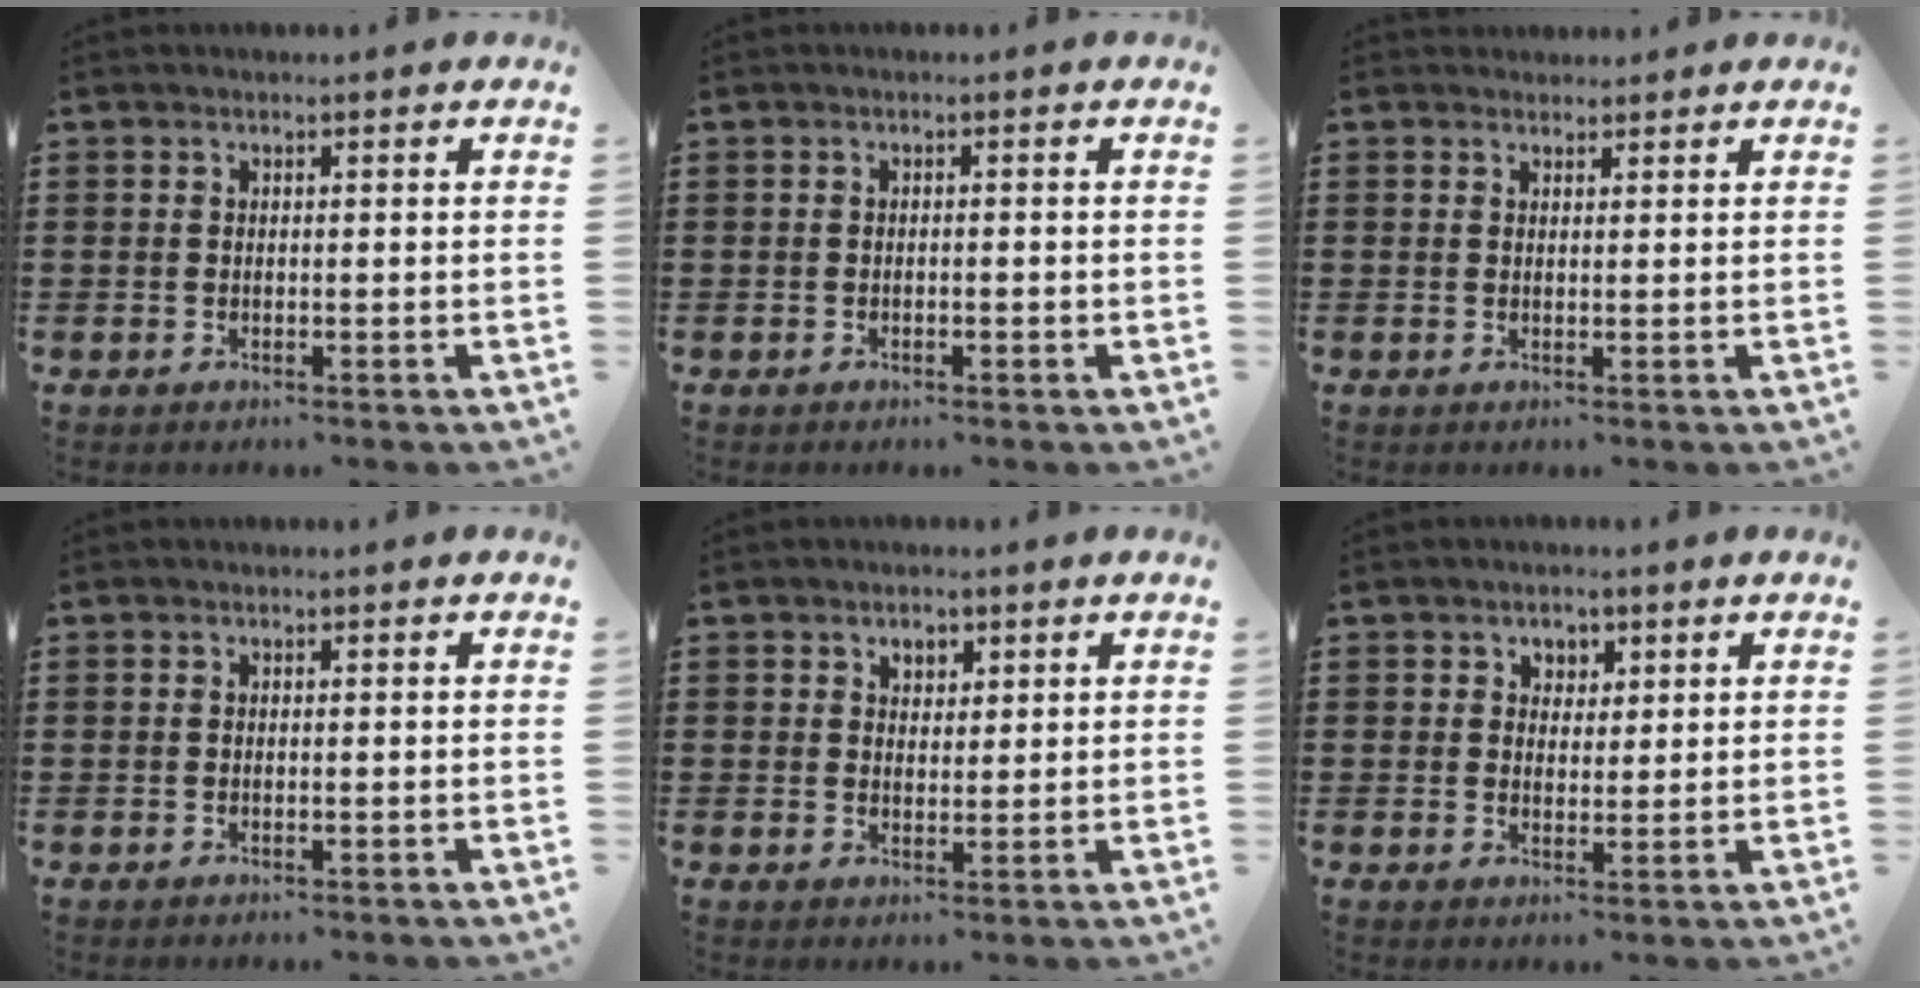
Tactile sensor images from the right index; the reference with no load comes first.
{"total": 0.6, "force": [-0.4, 0.1, 0.4], "torque": [-0.009, -0.001, -0.007]}
{"total": 1.1, "force": [1.0, 0.5, -0.2], "torque": [0.002, 0.002, 0.020]}
{"total": 0.0}
{"total": 2.2, "force": [1.3, 1.6, 0.9], "torque": [-0.023, 0.007, 0.023]}
{"total": 2.4, "force": [1.3, 2.0, 0.5], "torque": [-0.020, 0.011, 0.022]}